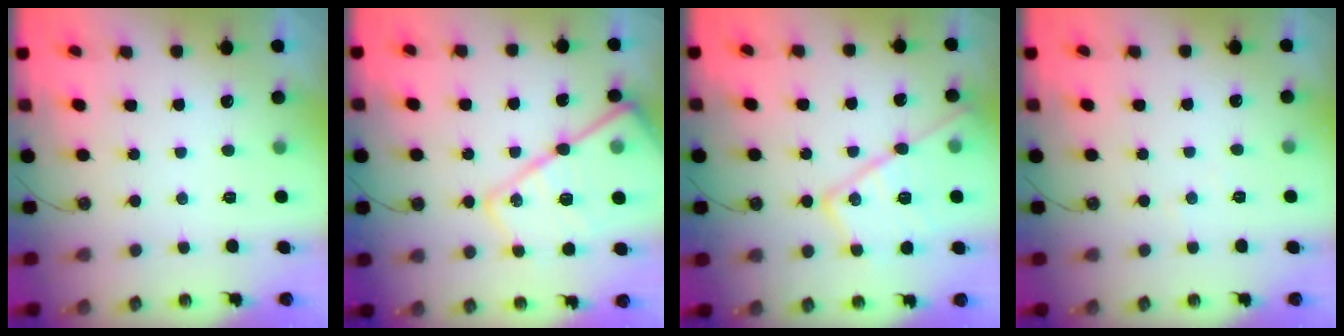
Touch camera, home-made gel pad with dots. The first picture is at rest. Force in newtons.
{"total": 22.9, "press": 22.8, "slide": 2.0}
{"total": 18.7, "press": 18.7, "slide": 1.3}
{"total": 2.9, "press": 2.8, "slide": 0.7}